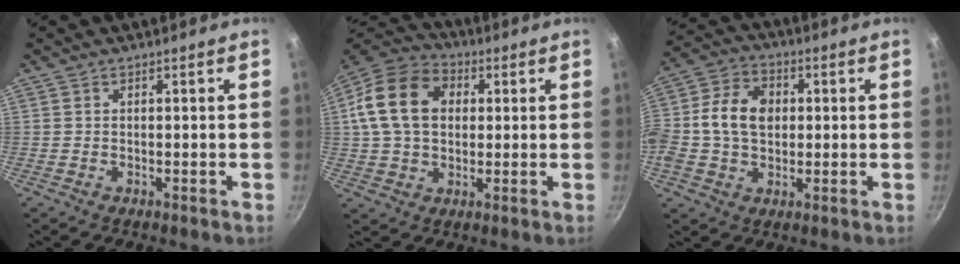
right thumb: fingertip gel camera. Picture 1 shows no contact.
{"total": 16.0, "force": [3.0, 11.9, 10.3], "torque": [-0.167, 0.020, 0.042]}
{"total": 12.8, "force": [1.0, 9.3, 8.7], "torque": [-0.146, 0.017, -0.003]}